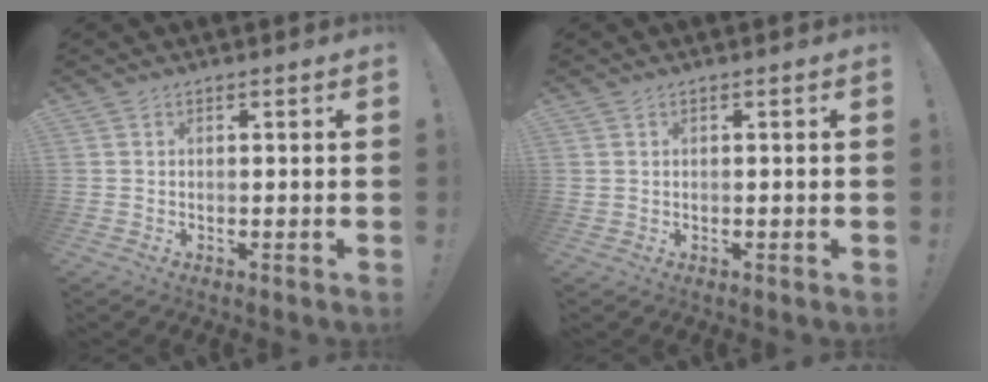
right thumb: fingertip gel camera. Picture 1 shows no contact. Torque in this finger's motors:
{"motor_torque": [0.02, -0.07, -0.04, 0.03, -0.03]}